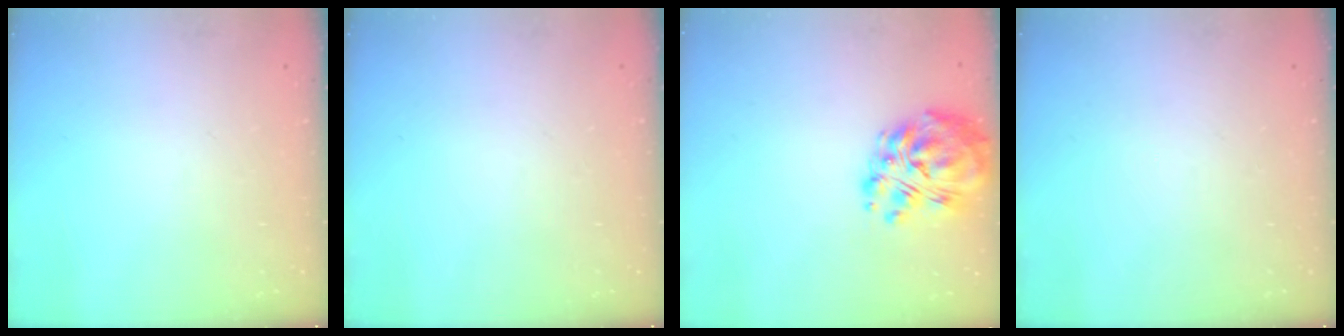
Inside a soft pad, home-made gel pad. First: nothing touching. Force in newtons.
{"total": 0.0}
{"total": 13.1, "press": 12.2, "slide": 4.7}
{"total": 0.0}